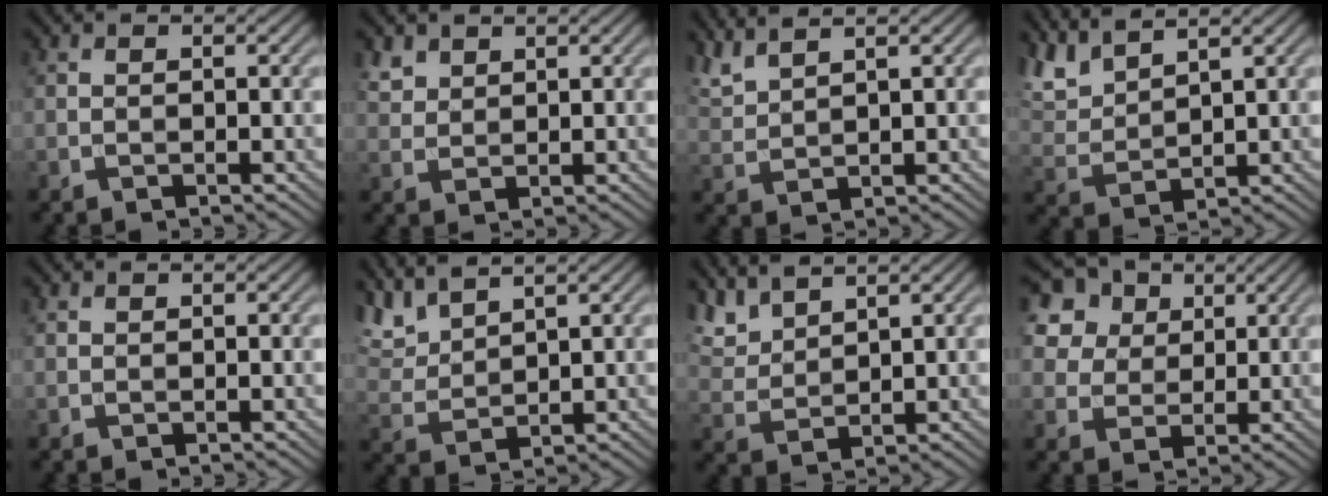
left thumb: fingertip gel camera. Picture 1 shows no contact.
{"total": 2.5, "force": [1.9, 1.5, 0.8], "torque": [-0.023, 0.000, 0.044]}
{"total": 3.9, "force": [3.3, 0.7, 1.9], "torque": [-0.049, 0.011, 0.073]}
{"total": 5.7, "force": [4.8, 1.4, 2.7], "torque": [-0.079, 0.008, 0.104]}
{"total": 0.0}
{"total": 5.3, "force": [4.5, 1.2, 2.4], "torque": [-0.070, 0.007, 0.096]}
{"total": 4.8, "force": [4.2, 1.2, 2.0], "torque": [-0.059, 0.006, 0.090]}
{"total": 9.1, "force": [4.5, 7.0, 3.9], "torque": [-0.143, 0.016, 0.087]}